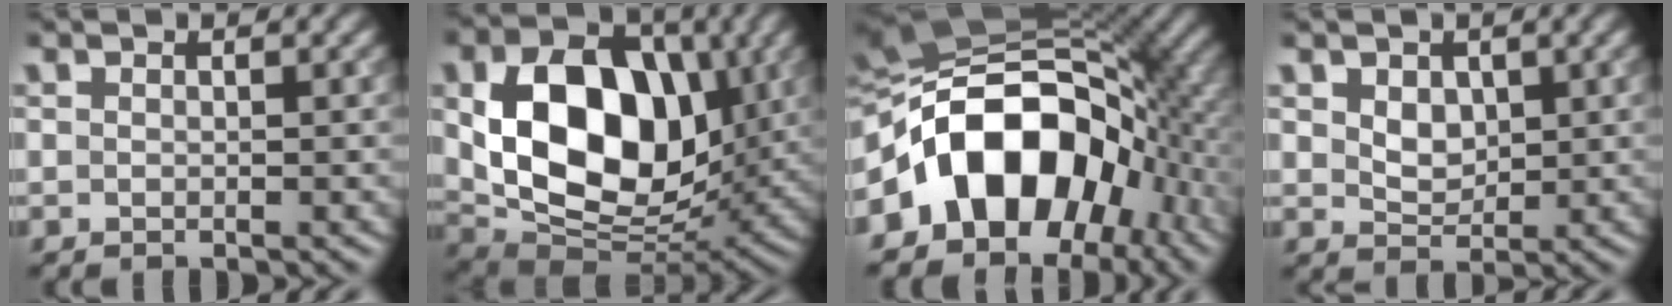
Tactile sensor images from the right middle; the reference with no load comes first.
{"total": 12.5, "force": [1.3, 8.6, 8.9], "torque": [-0.150, -0.009, 0.024]}
{"total": 14.2, "force": [-4.8, 9.4, 9.5], "torque": [-0.127, 0.019, -0.106]}
{"total": 2.4, "force": [0.8, 1.7, 1.4], "torque": [-0.030, -0.003, 0.015]}